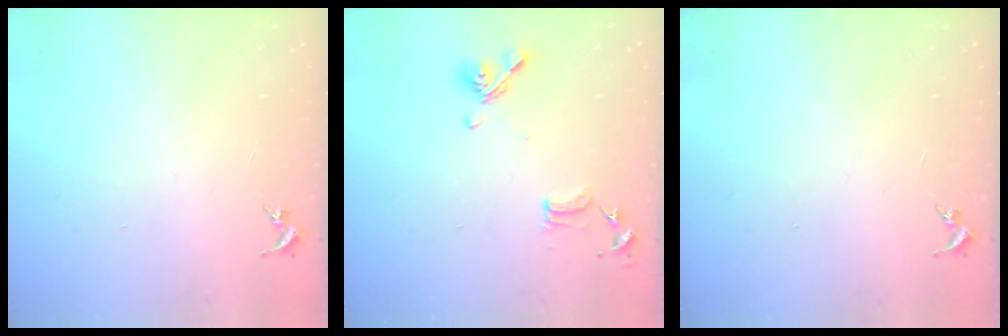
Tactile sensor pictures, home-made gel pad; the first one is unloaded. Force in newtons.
{"total": 12.9, "press": 12.8, "slide": 1.9}
{"total": 0.0}